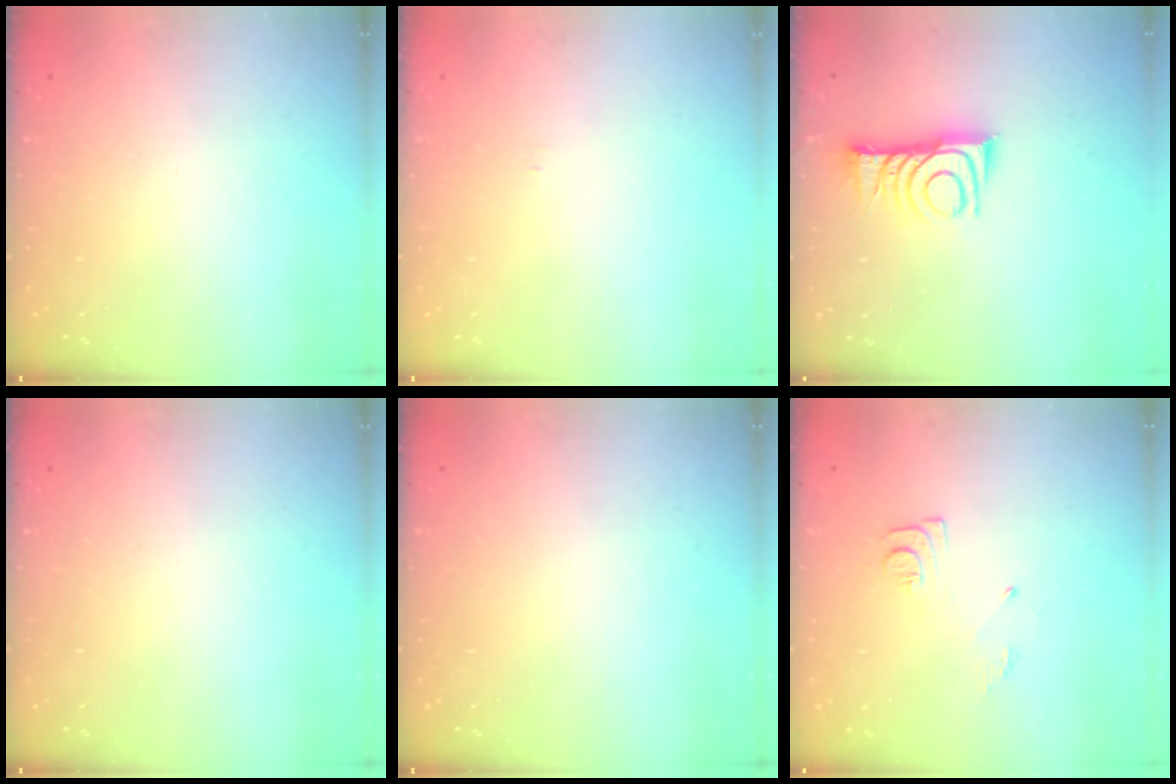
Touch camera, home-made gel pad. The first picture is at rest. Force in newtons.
{"total": 3.5, "press": 3.5, "slide": 0.4}
{"total": 10.6, "press": 10.6, "slide": 0.4}
{"total": 0.0}
{"total": 0.0}
{"total": 8.4, "press": 8.3, "slide": 0.8}